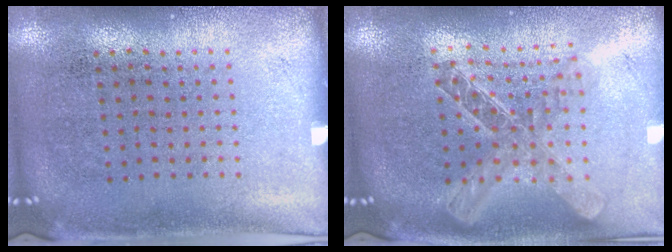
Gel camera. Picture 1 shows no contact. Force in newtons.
{"total": 2.0, "press": 1.7, "slide": 1.1}